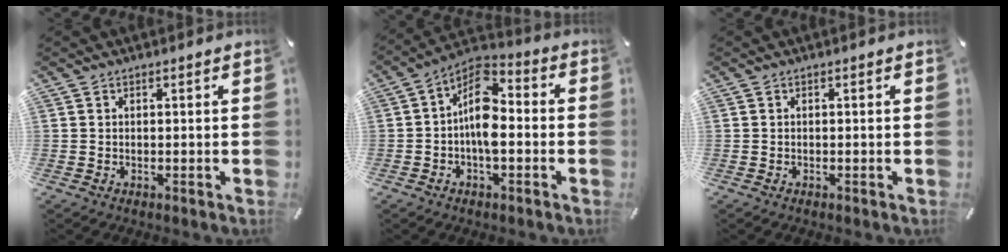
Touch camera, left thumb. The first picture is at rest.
{"total": 9.8, "force": [-1.7, 5.4, 8.0], "torque": [-0.162, -0.003, -0.029]}
{"total": 0.0}